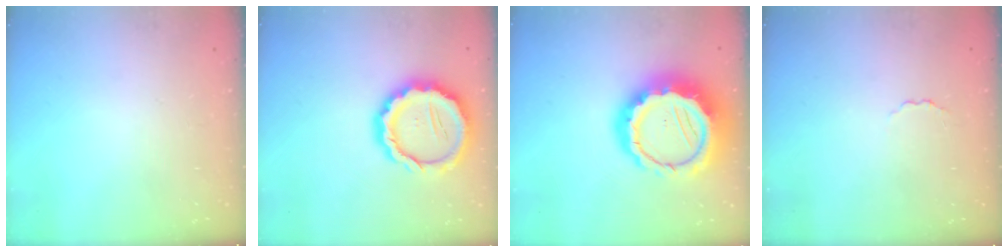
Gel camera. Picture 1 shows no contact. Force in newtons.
{"total": 15.8, "press": 15.5, "slide": 3.2}
{"total": 20.7, "press": 20.3, "slide": 4.1}
{"total": 2.0, "press": 1.9, "slide": 0.6}